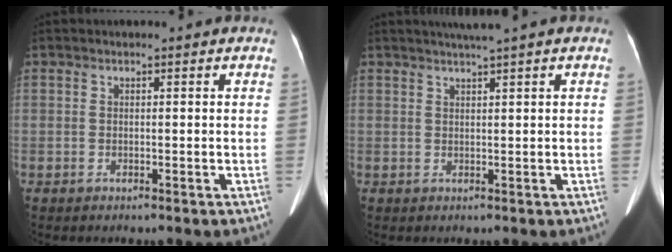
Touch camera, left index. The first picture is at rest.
{"total": 2.6, "force": [2.0, -0.8, 1.5], "torque": [-0.024, 0.006, 0.038]}